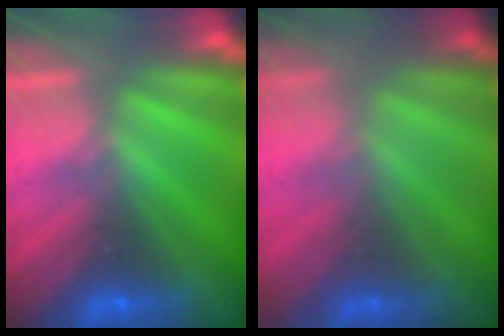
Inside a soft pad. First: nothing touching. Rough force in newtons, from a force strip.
{"total": 1.6}